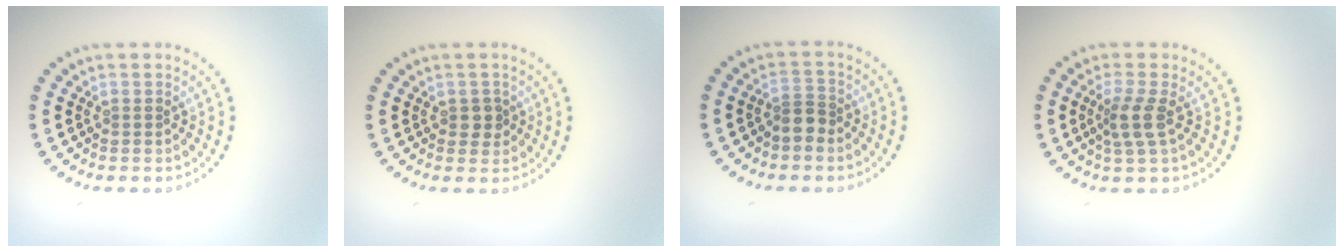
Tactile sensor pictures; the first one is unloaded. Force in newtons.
{"total": 1.4, "press": 1.4, "slide": 0.3}
{"total": 1.9, "press": 1.6, "slide": 1.0}
{"total": 2.6, "press": 2.1, "slide": 1.5}